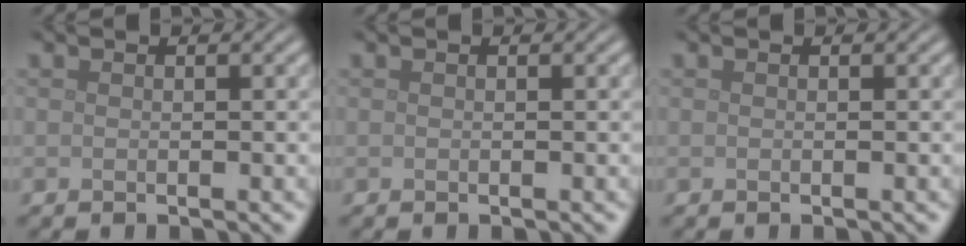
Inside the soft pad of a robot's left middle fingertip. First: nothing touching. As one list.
[{"total": 0.0}, {"total": 0.0}]